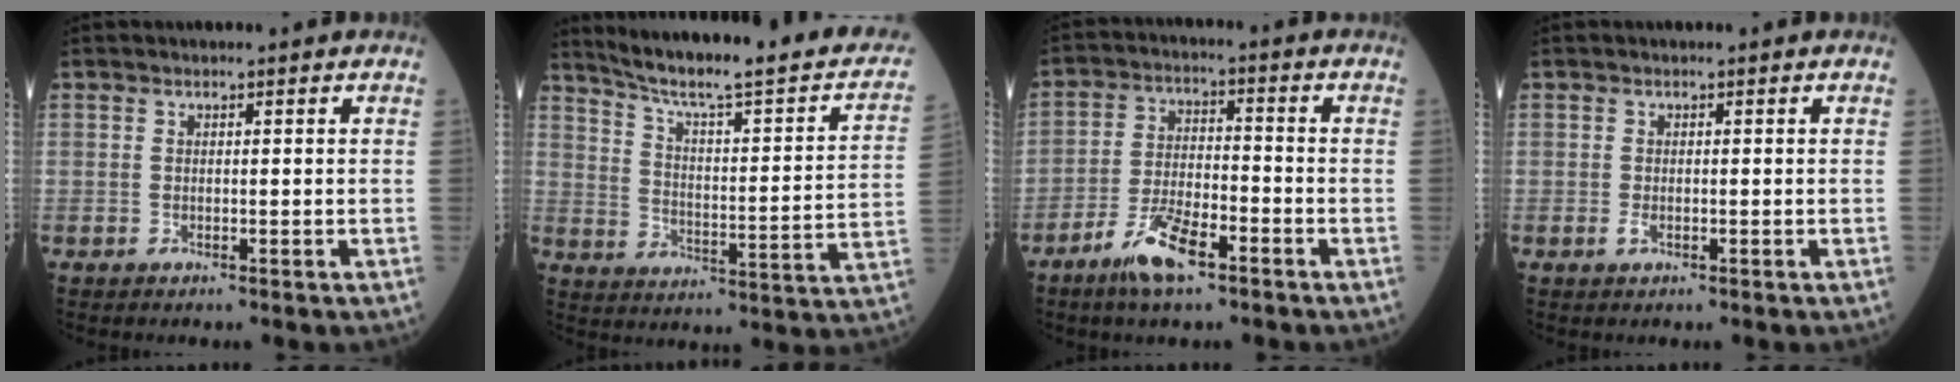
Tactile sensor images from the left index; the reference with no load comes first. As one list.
[{"total": 24.5, "force": [20.0, 2.5, 13.9], "torque": [-0.204, -0.018, 0.267]}, {"total": 7.9, "force": [-5.1, 2.1, 5.7], "torque": [-0.117, -0.006, -0.097]}, {"total": 0.9, "force": [-0.3, 0.4, 0.7], "torque": [-0.018, -0.001, -0.004]}]